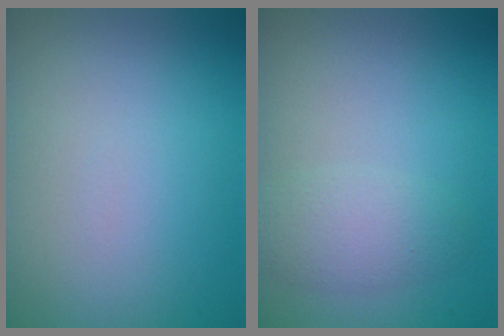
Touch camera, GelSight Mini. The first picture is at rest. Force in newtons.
{"total": 2.5, "press": 2.5, "slide": 0.2}